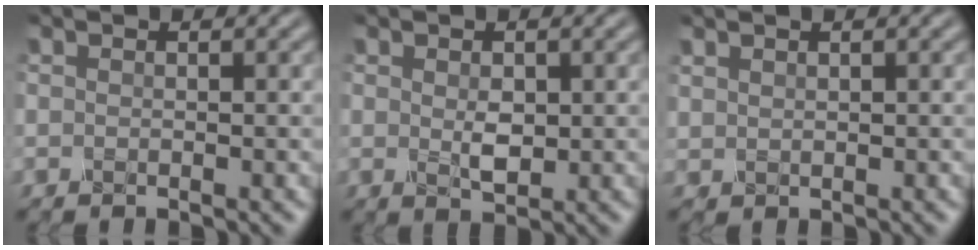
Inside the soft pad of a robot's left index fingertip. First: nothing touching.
{"total": 1.6, "force": [0.2, 1.0, 1.3], "torque": [-0.028, 0.001, 0.006]}
{"total": 0.7, "force": [0.6, 0.0, -0.4], "torque": [0.005, 0.004, 0.014]}